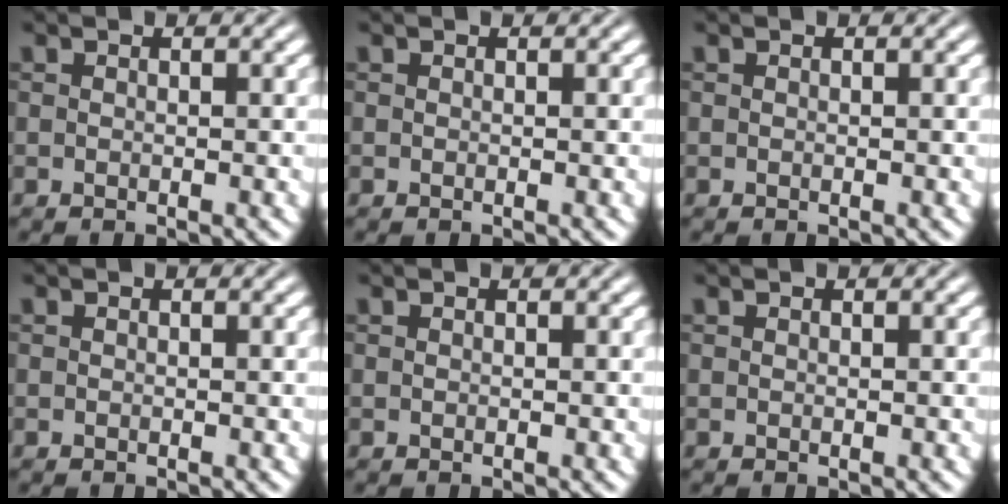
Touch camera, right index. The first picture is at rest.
{"total": 0.0}
{"total": 0.0}
{"total": 0.7, "force": [-0.3, -0.6, -0.3], "torque": [0.009, -0.006, 0.000]}
{"total": 0.0}
{"total": 0.0}